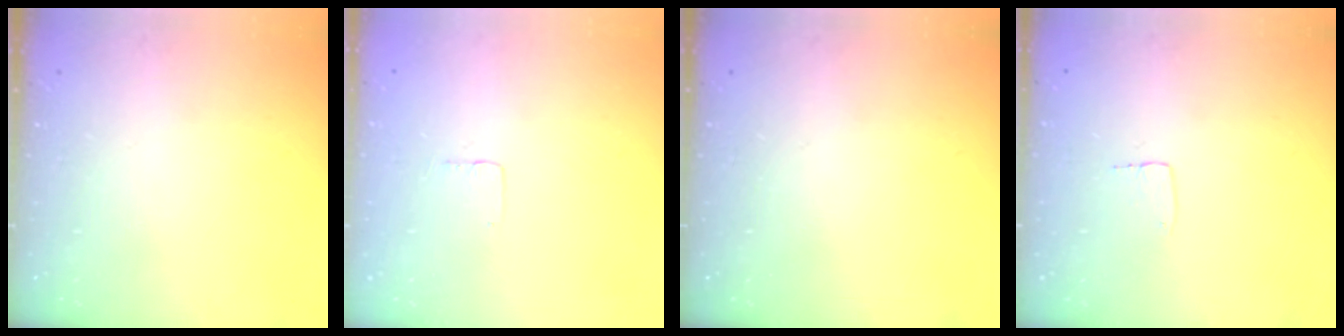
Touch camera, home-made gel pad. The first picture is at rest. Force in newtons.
{"total": 1.9, "press": 1.9, "slide": 0.1}
{"total": 0.0}
{"total": 2.7, "press": 2.7, "slide": 0.1}